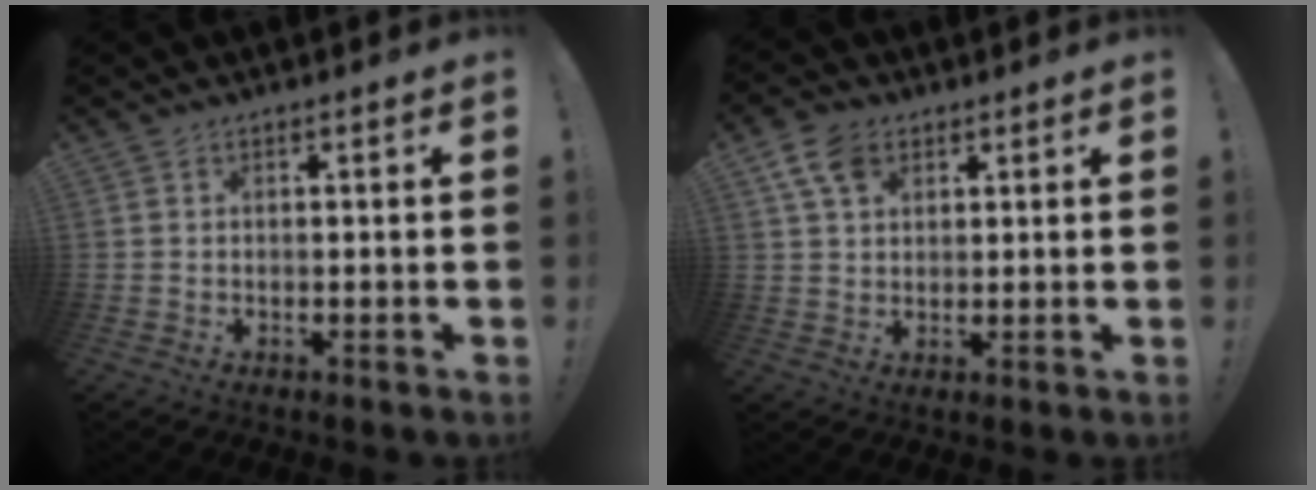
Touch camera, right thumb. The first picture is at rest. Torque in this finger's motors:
{"motor_torque": [0.01, 0.01, 0.09, -0.03, 0.04]}